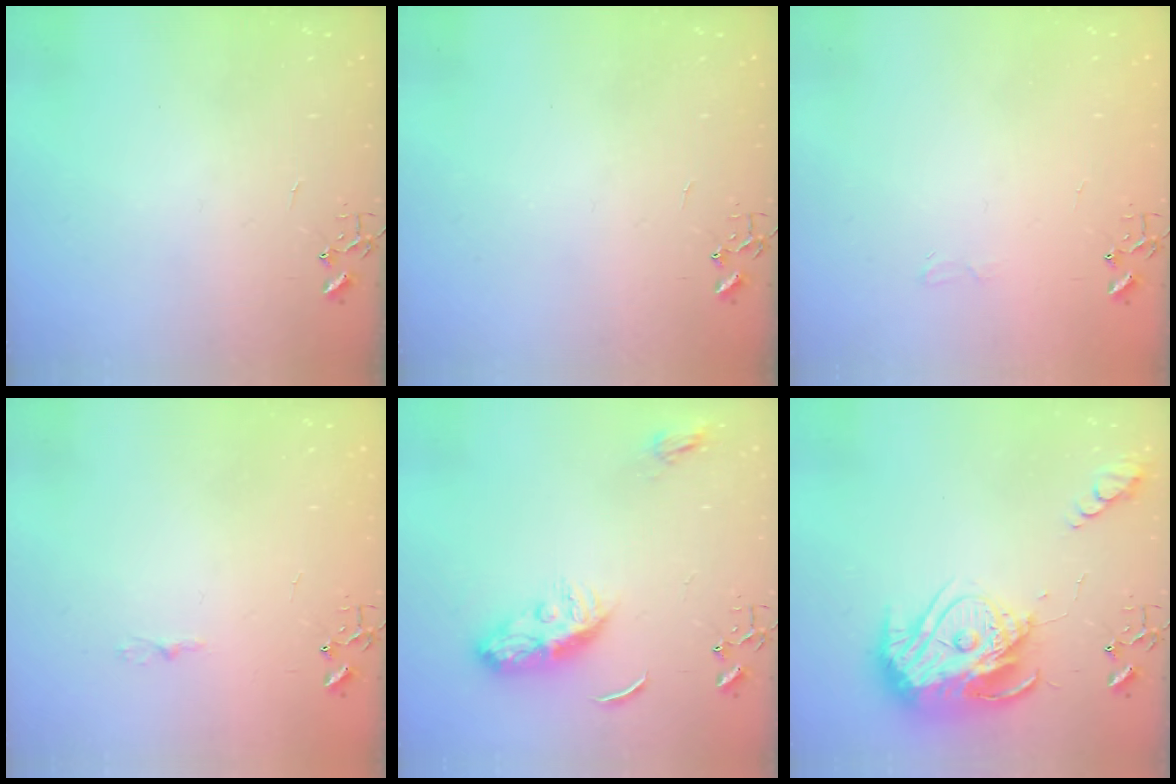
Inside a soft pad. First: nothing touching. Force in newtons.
{"total": 0.0}
{"total": 4.8, "press": 4.8, "slide": 0.6}
{"total": 3.5, "press": 3.4, "slide": 0.4}
{"total": 10.2, "press": 10.2, "slide": 0.3}
{"total": 19.3, "press": 19.2, "slide": 1.7}